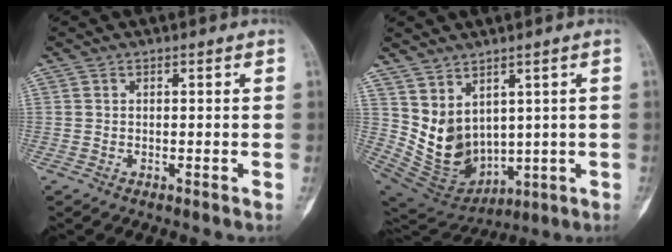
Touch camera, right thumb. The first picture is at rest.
{"total": 11.8, "force": [3.0, 8.6, 7.4], "torque": [-0.108, -0.023, 0.099]}